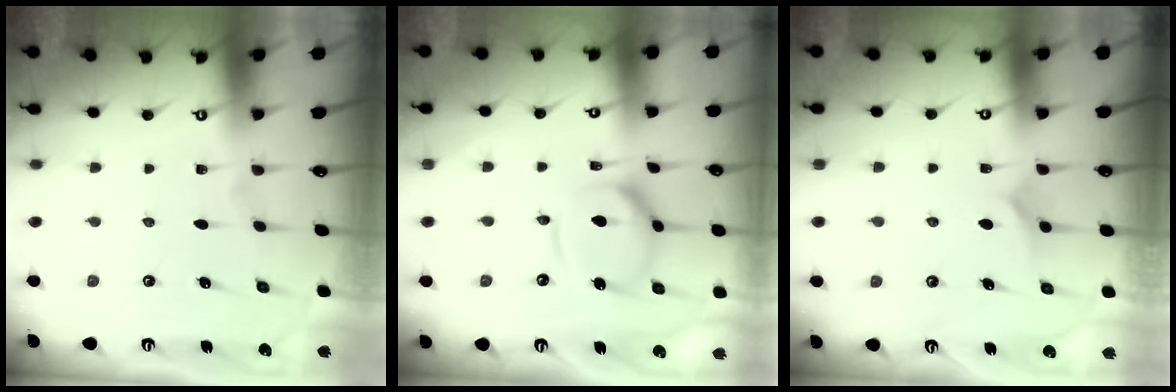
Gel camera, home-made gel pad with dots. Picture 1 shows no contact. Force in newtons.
{"total": 11.6, "press": 11.6, "slide": 1.3}
{"total": 5.7, "press": 5.7, "slide": 0.4}